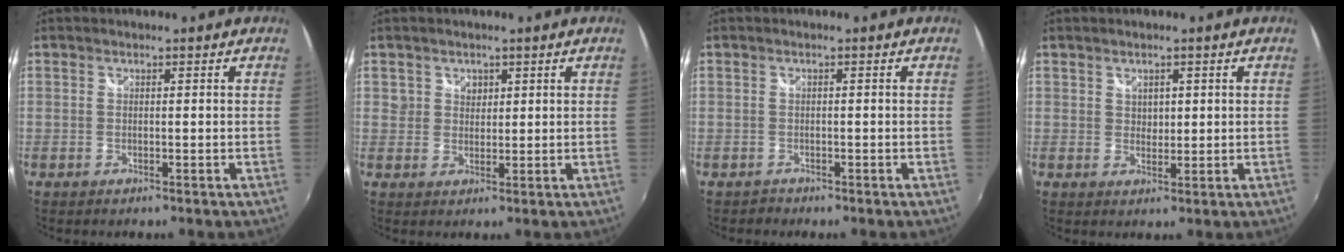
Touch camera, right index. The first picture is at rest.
{"total": 2.8, "force": [1.3, 2.5, 0.3], "torque": [0.003, 0.007, 0.021]}
{"total": 1.1, "force": [-0.8, 0.6, -0.1], "torque": [0.000, 0.000, -0.014]}
{"total": 2.2, "force": [0.9, 1.7, 1.0], "torque": [-0.008, 0.002, 0.017]}